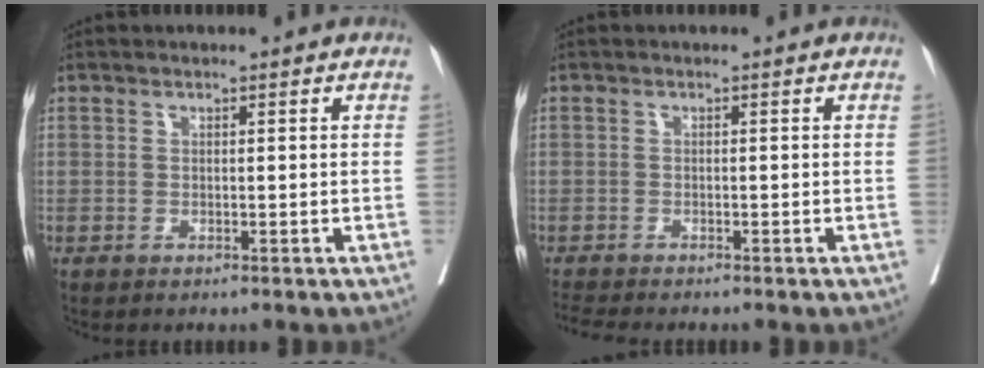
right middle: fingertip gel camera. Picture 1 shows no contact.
{"total": 2.4, "force": [-2.4, -0.2, 0.5], "torque": [-0.016, -0.014, -0.043]}